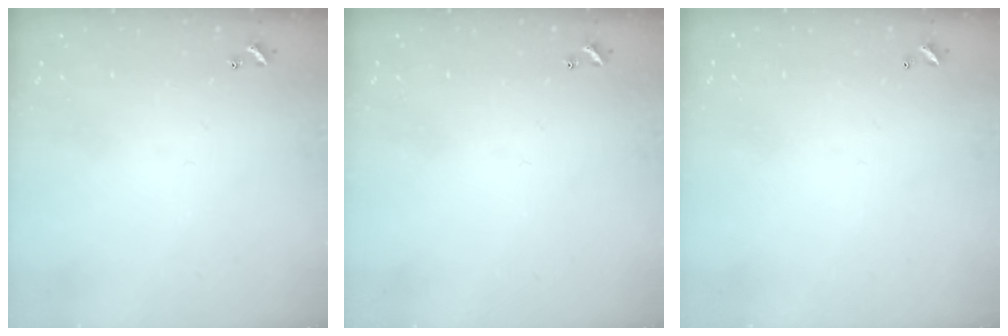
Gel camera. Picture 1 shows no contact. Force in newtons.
{"total": 0.0}
{"total": 2.8, "press": 2.8, "slide": 0.1}